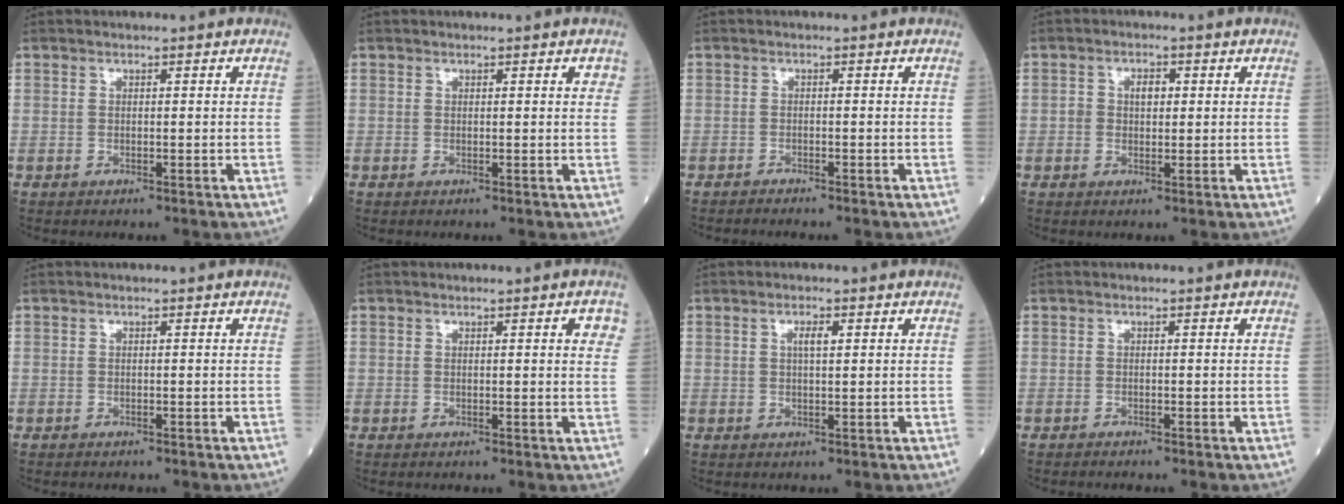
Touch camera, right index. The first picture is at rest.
{"total": 1.1, "force": [0.6, 0.3, 0.9], "torque": [-0.009, 0.001, 0.004]}
{"total": 1.3, "force": [-1.3, -0.3, 0.2], "torque": [-0.005, -0.001, -0.021]}
{"total": 2.6, "force": [0.4, 1.7, 2.0], "torque": [-0.037, 0.011, 0.008]}
{"total": 0.7, "force": [-0.6, 0.1, 0.2], "torque": [-0.006, -0.001, -0.010]}
{"total": 2.3, "force": [0.9, 0.4, 2.1], "torque": [-0.017, 0.001, 0.007]}
{"total": 1.9, "force": [0.6, 0.4, 1.8], "torque": [-0.033, 0.001, 0.010]}
{"total": 0.8, "force": [-0.8, -0.1, 0.2], "torque": [-0.005, 0.000, -0.014]}